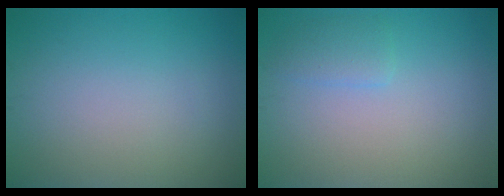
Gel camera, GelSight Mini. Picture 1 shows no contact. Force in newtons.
{"total": 1.5, "press": 1.5, "slide": 0.1}